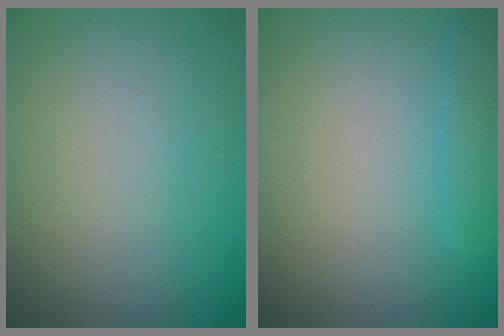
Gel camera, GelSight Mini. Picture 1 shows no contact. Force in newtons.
{"total": 1.5, "press": 1.5, "slide": 0.2}